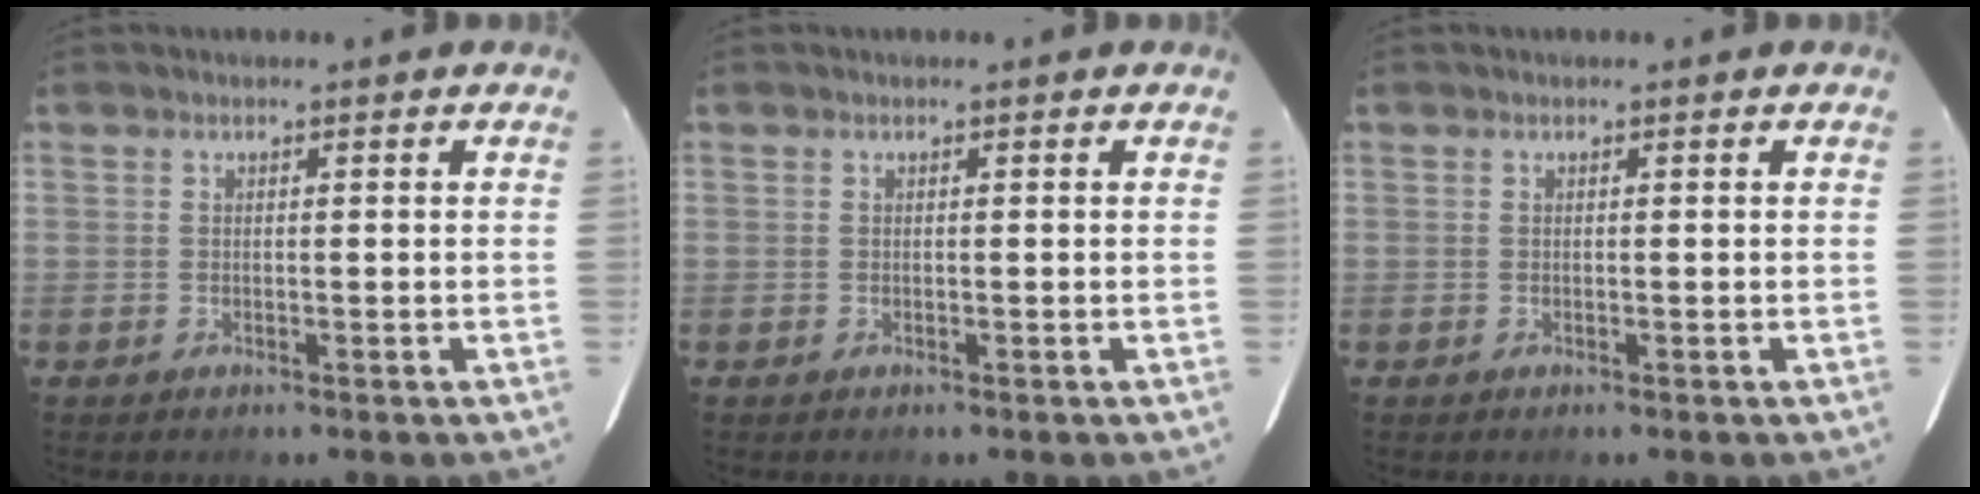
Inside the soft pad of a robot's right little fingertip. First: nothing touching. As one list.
[{"total": 0.0}, {"total": 0.0}]